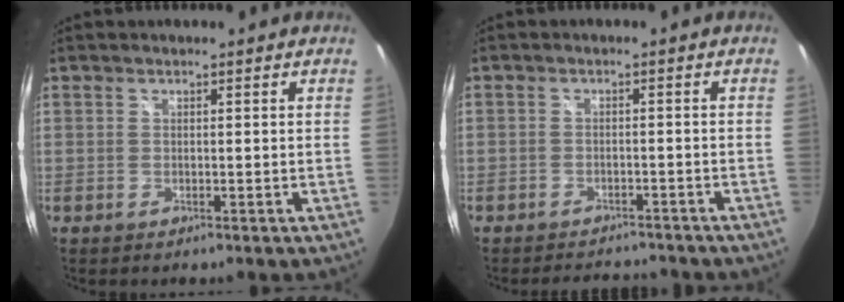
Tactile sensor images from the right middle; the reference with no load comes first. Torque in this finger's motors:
{"motor_torque": [0.69, -1.23, -0.08, -0.02]}